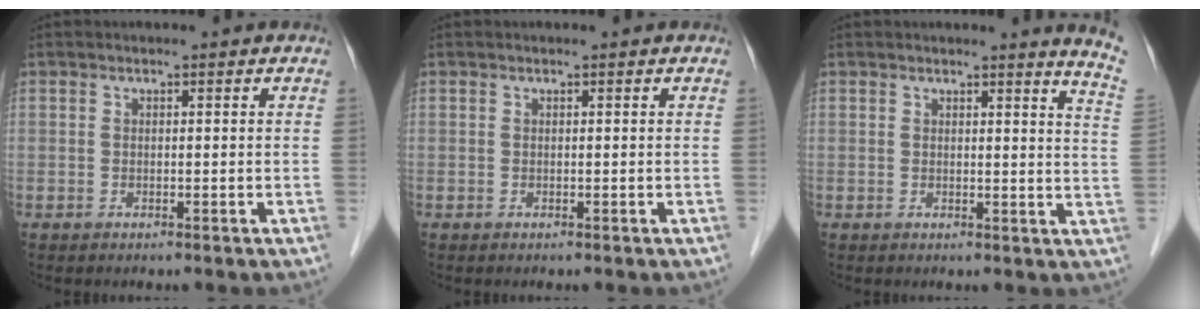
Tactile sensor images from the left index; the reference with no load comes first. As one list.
[{"total": 0.0}, {"total": 5.9, "force": [5.4, -1.1, 2.0], "torque": [-0.025, -0.062, 0.032]}]